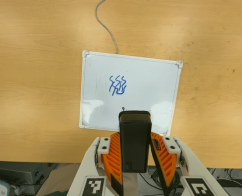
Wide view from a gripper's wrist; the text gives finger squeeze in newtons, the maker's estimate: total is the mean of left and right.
{"total": 4.8, "left": 3.9, "right": 5.7}